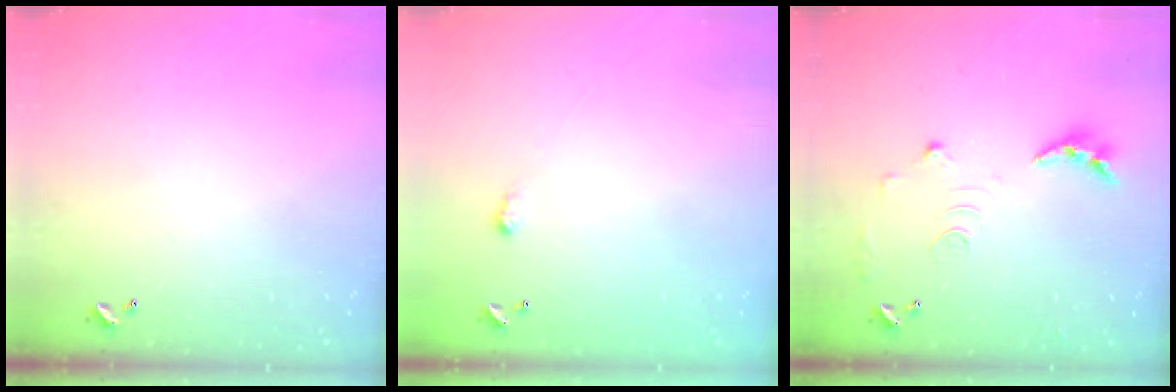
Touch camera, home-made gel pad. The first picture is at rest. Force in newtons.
{"total": 1.3, "press": 1.3, "slide": 0.2}
{"total": 11.1, "press": 11.0, "slide": 1.0}